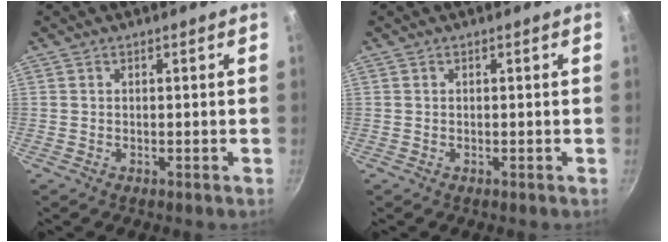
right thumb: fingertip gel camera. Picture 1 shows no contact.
{"total": 0.0}